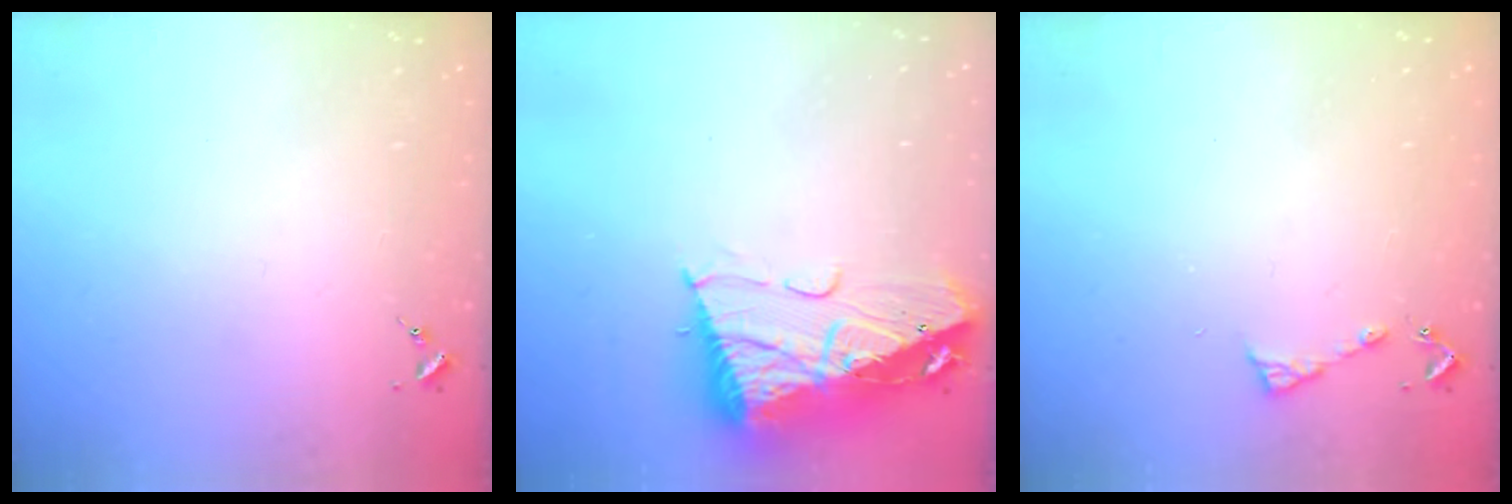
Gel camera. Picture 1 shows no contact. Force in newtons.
{"total": 16.3, "press": 16.1, "slide": 2.0}
{"total": 5.6, "press": 5.6, "slide": 0.7}